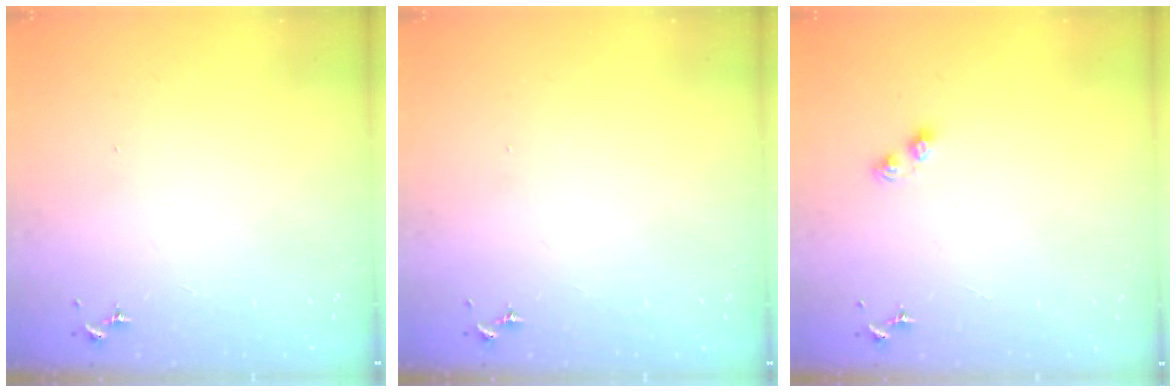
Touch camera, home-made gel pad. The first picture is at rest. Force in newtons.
{"total": 0.0}
{"total": 3.9, "press": 3.8, "slide": 0.4}